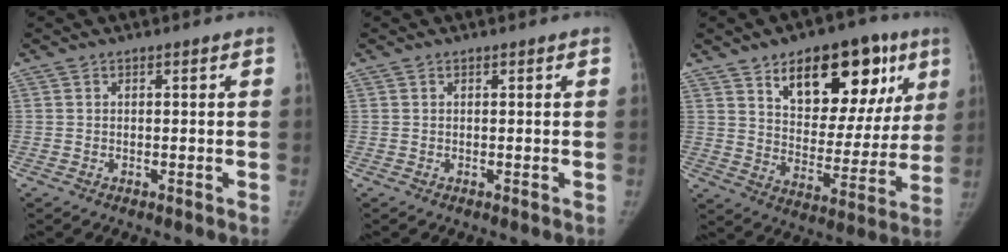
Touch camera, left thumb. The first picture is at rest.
{"total": 0.0}
{"total": 21.8, "force": [11.1, 11.6, 14.8], "torque": [-0.145, -0.035, 0.167]}